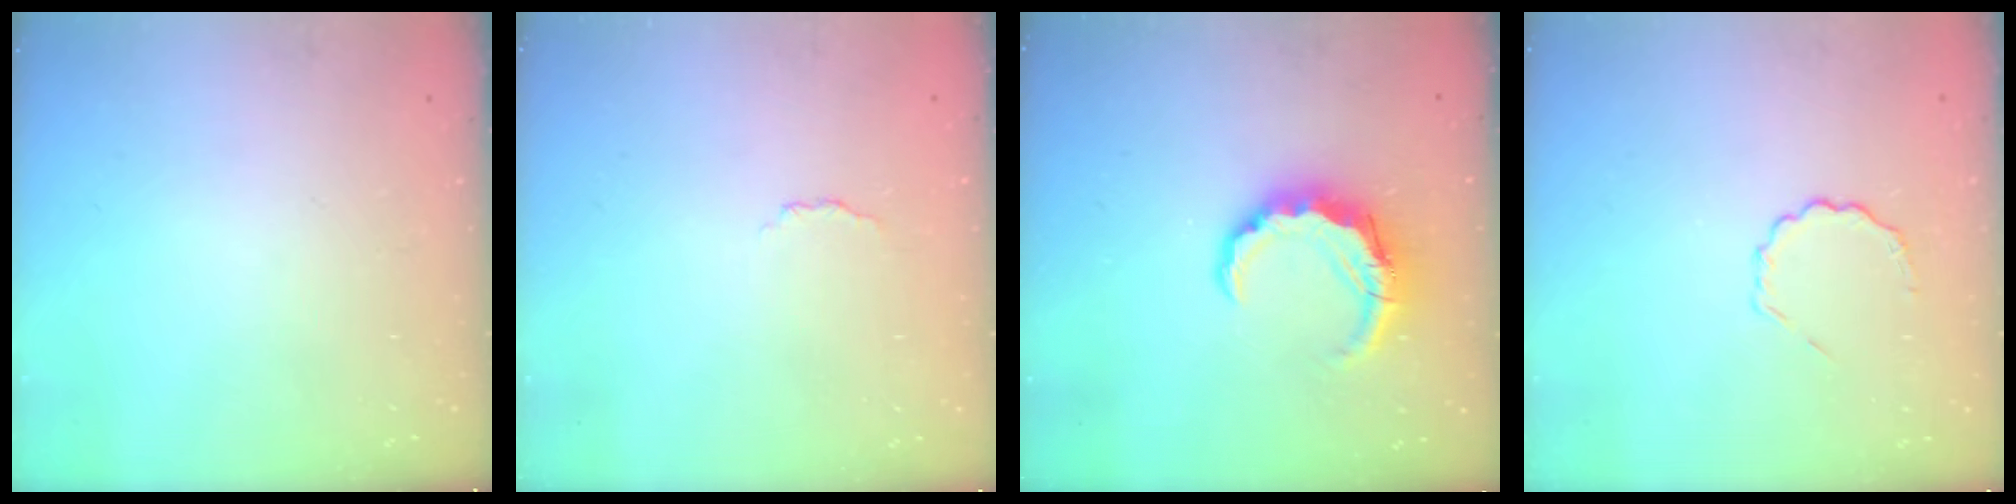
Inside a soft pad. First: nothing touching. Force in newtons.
{"total": 2.9, "press": 2.8, "slide": 0.7}
{"total": 8.2, "press": 8.1, "slide": 0.9}
{"total": 3.9, "press": 3.8, "slide": 1.1}